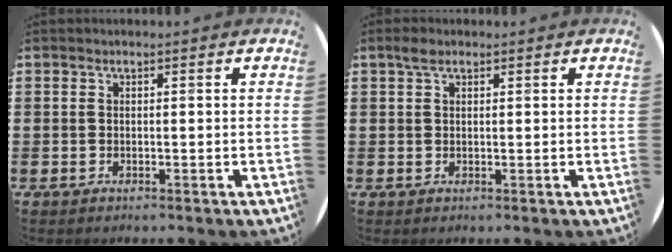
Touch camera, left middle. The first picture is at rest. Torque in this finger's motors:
{"motor_torque": [0.54, -0.43, 0.10, 0.04]}